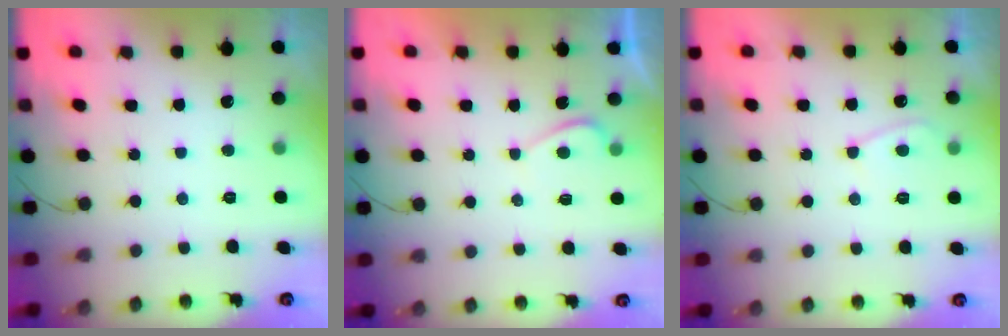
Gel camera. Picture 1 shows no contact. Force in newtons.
{"total": 0.6, "press": 0.4, "slide": 0.5}
{"total": 4.6, "press": 4.6, "slide": 0.5}